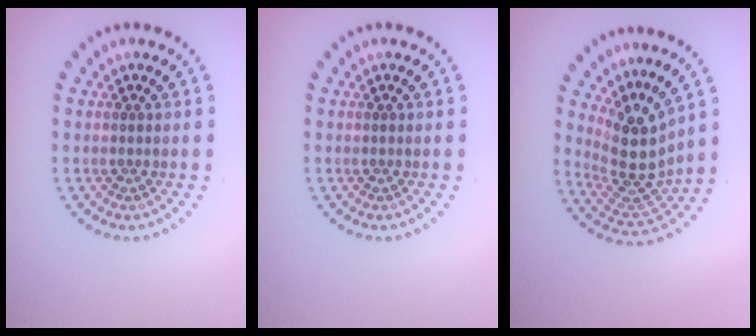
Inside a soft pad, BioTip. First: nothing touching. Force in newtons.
{"total": 0.0}
{"total": 4.7, "press": 3.5, "slide": 3.1}